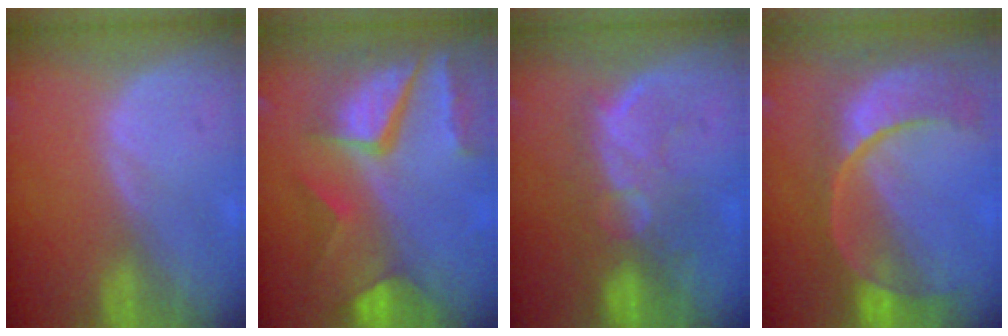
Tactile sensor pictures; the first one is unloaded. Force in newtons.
{"total": 11.1, "press": 9.1, "slide": 6.3}
{"total": 9.7, "press": 8.4, "slide": 5.0}
{"total": 11.2, "press": 9.3, "slide": 6.2}